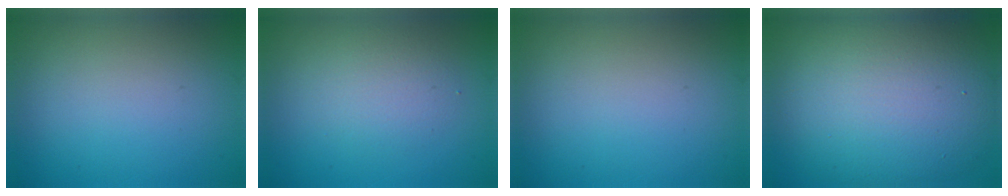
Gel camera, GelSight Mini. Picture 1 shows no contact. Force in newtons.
{"total": 2.4, "press": 2.4, "slide": 0.2}
{"total": 0.0}
{"total": 13.7, "press": 13.7, "slide": 0.7}